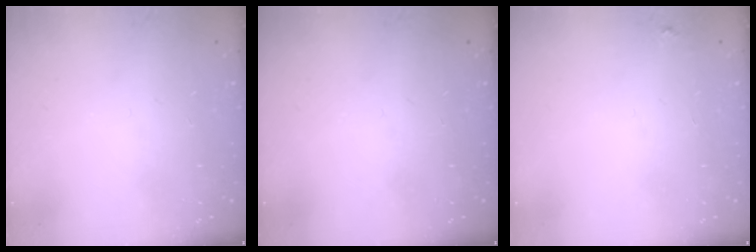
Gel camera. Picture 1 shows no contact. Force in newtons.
{"total": 0.0}
{"total": 2.3, "press": 2.3, "slide": 0.2}